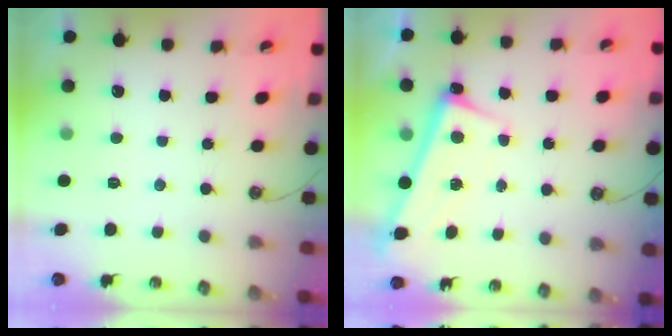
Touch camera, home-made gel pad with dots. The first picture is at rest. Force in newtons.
{"total": 2.7, "press": 2.7, "slide": 0.5}